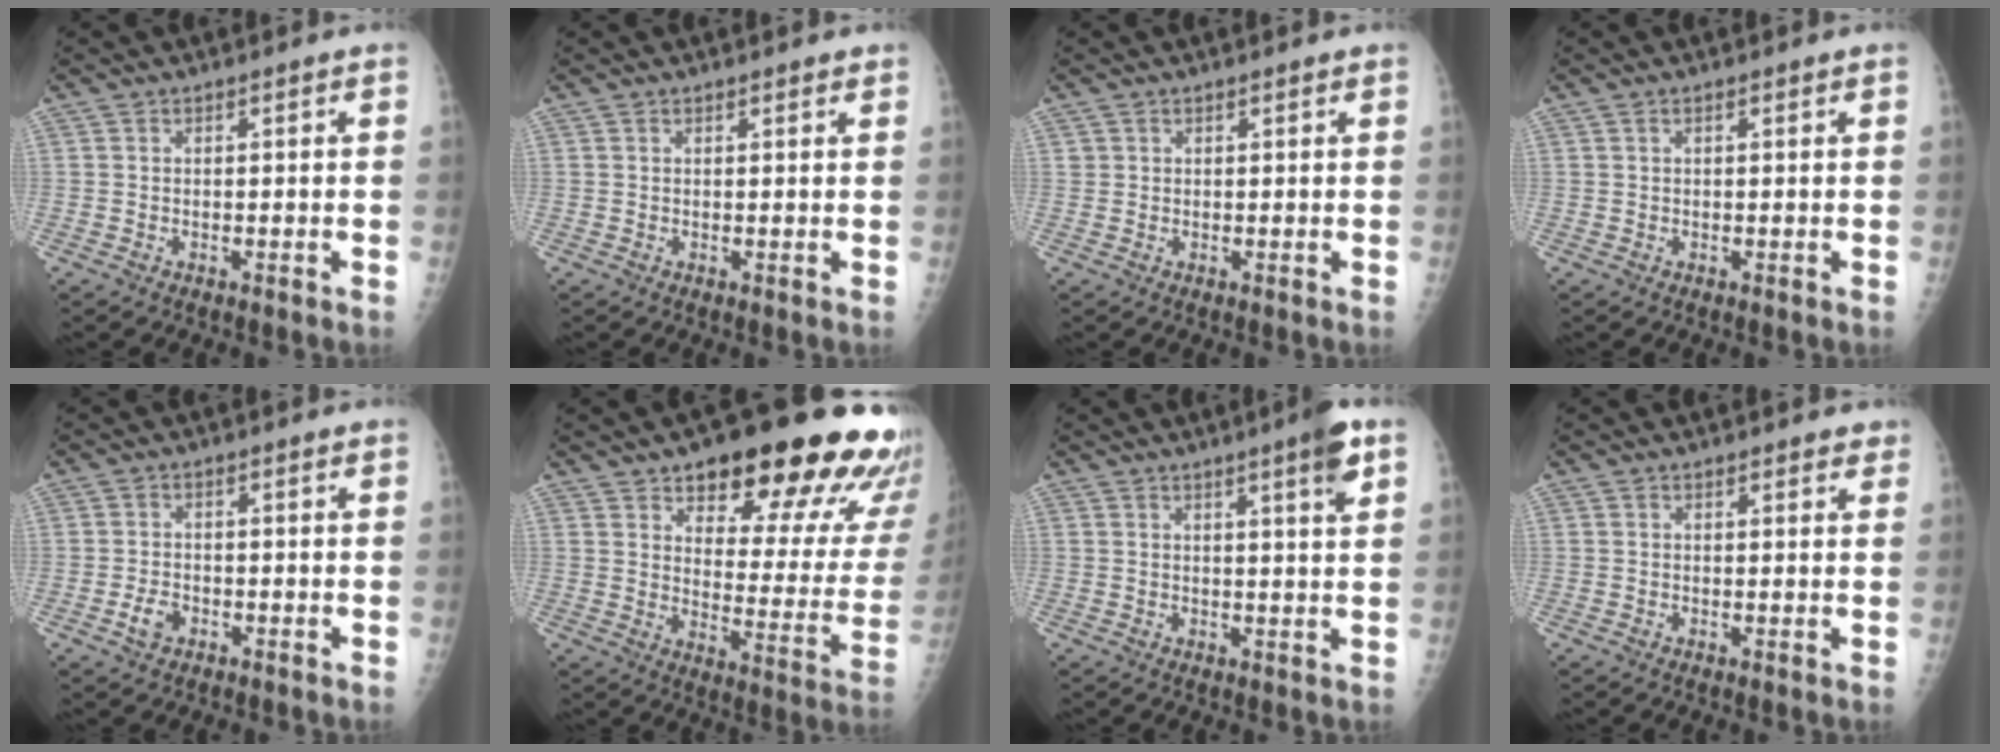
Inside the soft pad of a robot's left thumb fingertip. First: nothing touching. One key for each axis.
{"total": 1.0, "fx": 0.9, "fy": 0.3, "fz": 0.4, "tx": -0.003, "ty": -0.002, "tz": 0.011}
{"total": 0.9, "fx": 0.6, "fy": 0.7, "fz": 0.0, "tx": 0.012, "ty": -0.002, "tz": 0.006}
{"total": 0.5, "fx": 0.3, "fy": 0.2, "fz": 0.3, "tx": -0.008, "ty": 0.002, "tz": 0.005}
{"total": 2.8, "fx": -1.3, "fy": 1.9, "fz": 1.6, "tx": -0.027, "ty": 0.005, "tz": -0.022}
{"total": 25.0, "fx": 16.6, "fy": 8.5, "fz": 16.5, "tx": -0.165, "ty": -0.080, "tz": 0.215}
{"total": 5.2, "fx": 2.8, "fy": 0.2, "fz": 4.3, "tx": -0.057, "ty": -0.014, "tz": 0.037}
{"total": 1.8, "fx": 1.5, "fy": 0.8, "fz": 0.6, "tx": 0.011, "ty": -0.003, "tz": 0.013}